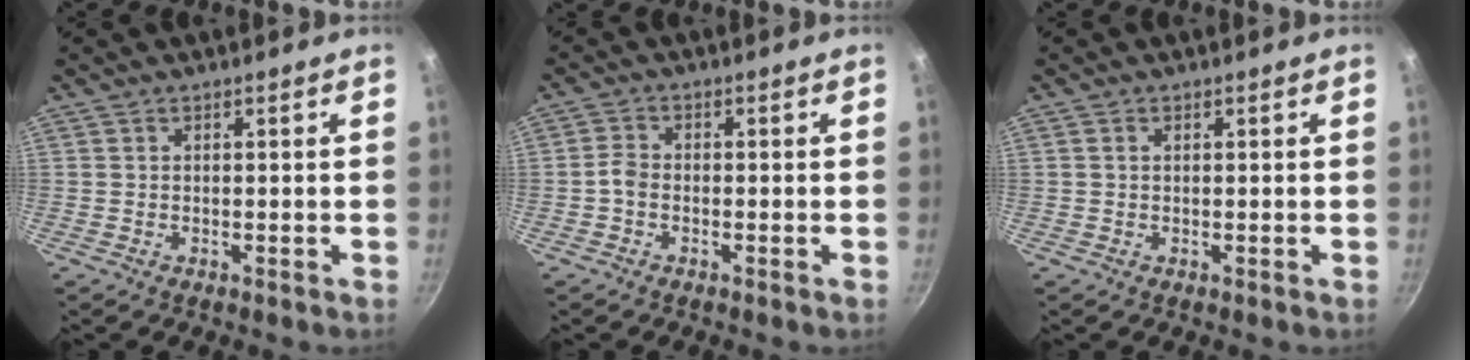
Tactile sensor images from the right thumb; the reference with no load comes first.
{"total": 2.3, "force": [-1.1, 1.5, 1.4], "torque": [-0.032, 0.015, -0.028]}
{"total": 0.8, "force": [0.2, 0.5, 0.5], "torque": [-0.009, 0.003, 0.003]}